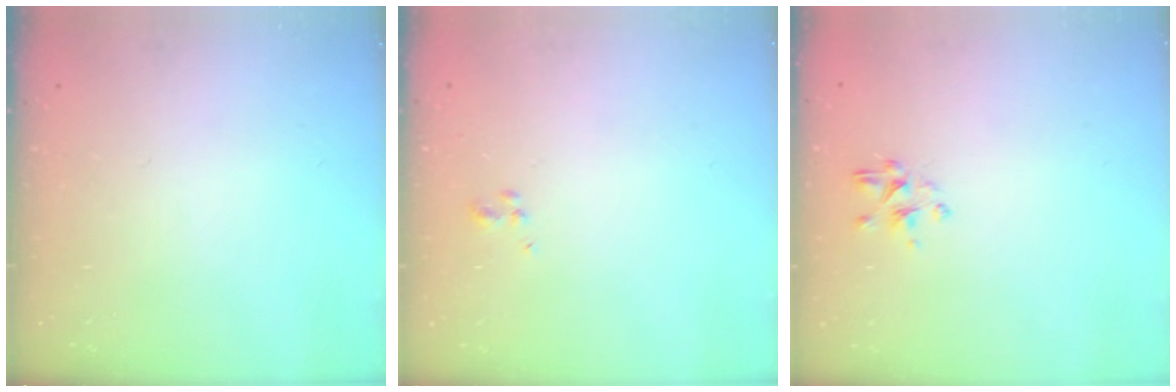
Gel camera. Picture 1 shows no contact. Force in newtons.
{"total": 1.3, "press": 1.2, "slide": 0.6}
{"total": 2.1, "press": 1.9, "slide": 0.9}